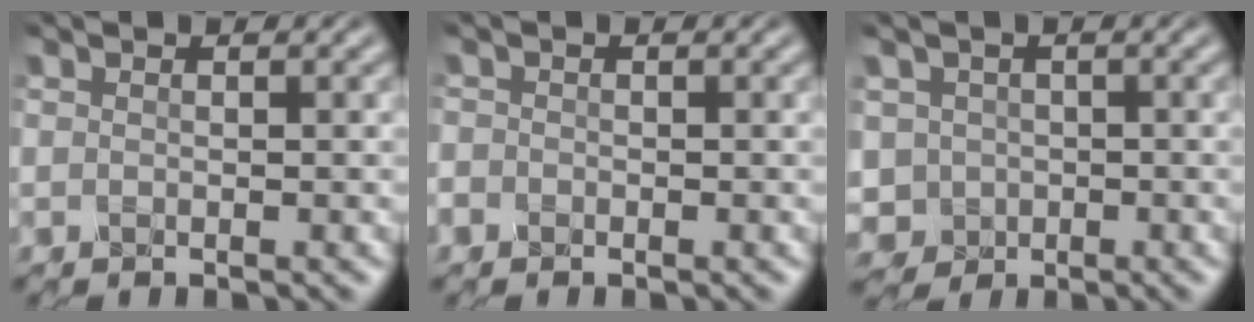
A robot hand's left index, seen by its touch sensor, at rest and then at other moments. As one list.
[{"total": 0.9, "force": [-0.5, 0.8, 0.1], "torque": [0.003, -0.003, -0.012]}, {"total": 2.9, "force": [-0.4, 2.8, 0.5], "torque": [-0.008, 0.000, -0.004]}]